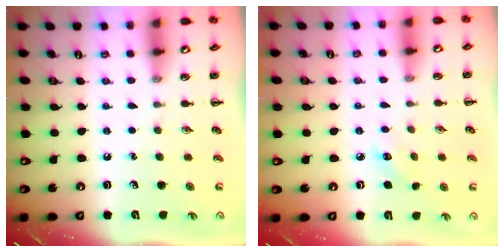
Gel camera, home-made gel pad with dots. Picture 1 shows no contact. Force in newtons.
{"total": 3.9, "press": 3.7, "slide": 1.1}